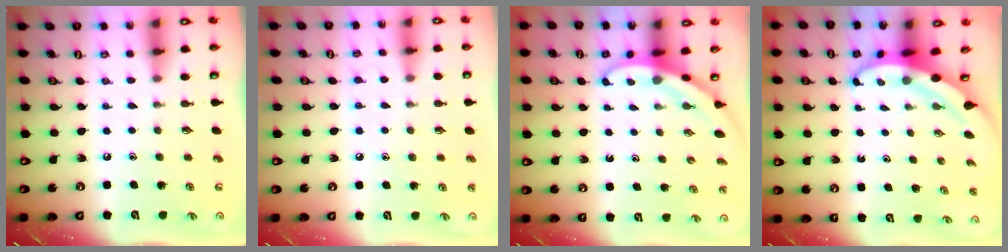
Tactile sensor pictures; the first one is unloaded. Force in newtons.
{"total": 4.6, "press": 4.5, "slide": 0.8}
{"total": 3.2, "press": 3.2, "slide": 0.2}
{"total": 3.9, "press": 3.8, "slide": 0.6}